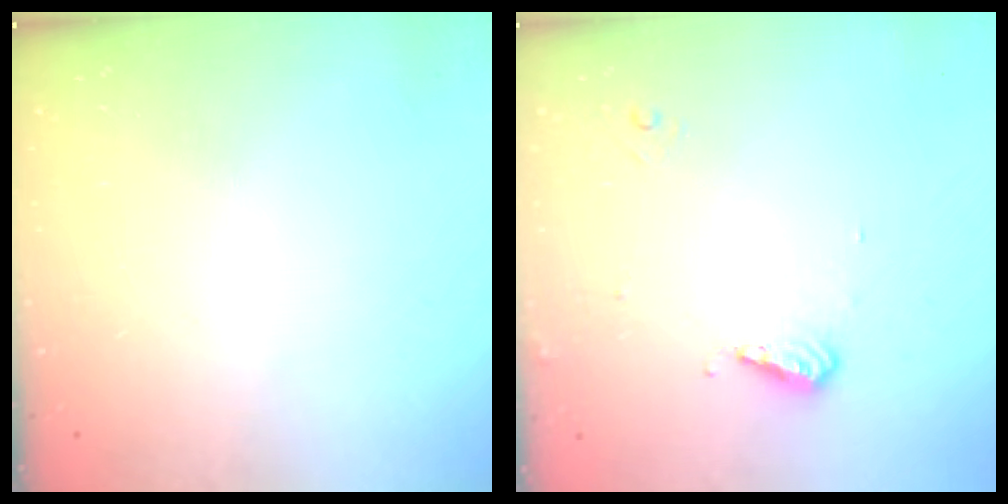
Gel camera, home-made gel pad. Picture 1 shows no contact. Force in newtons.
{"total": 5.0, "press": 4.9, "slide": 0.6}